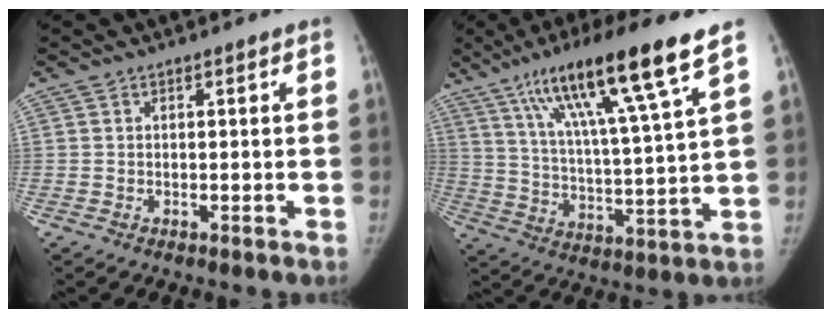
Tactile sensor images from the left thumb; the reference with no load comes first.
{"total": 19.5, "force": [11.3, 1.7, 15.8], "torque": [-0.265, -0.033, 0.195]}